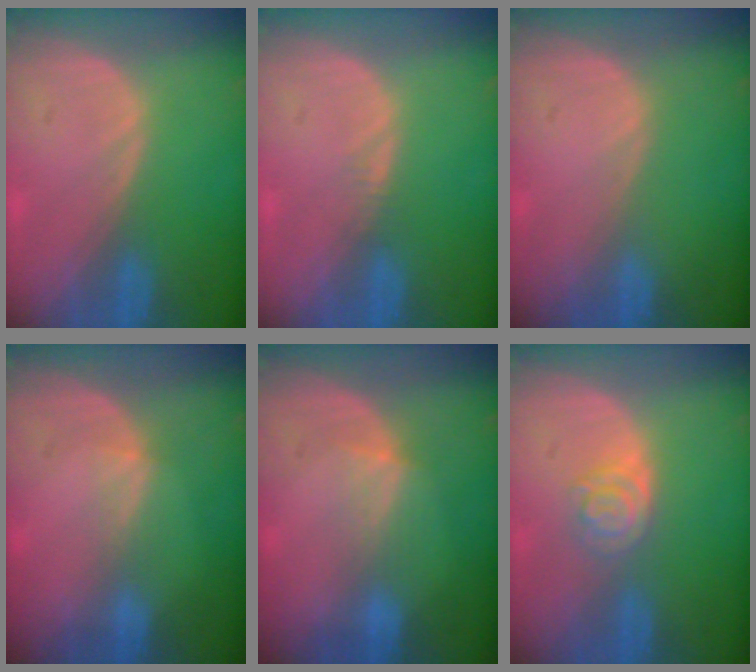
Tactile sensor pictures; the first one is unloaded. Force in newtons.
{"total": 0.8, "press": 0.8, "slide": 0.1}
{"total": 0.0}
{"total": 1.7, "press": 1.3, "slide": 1.1}
{"total": 3.0, "press": 2.8, "slide": 1.1}
{"total": 4.0, "press": 3.6, "slide": 1.8}